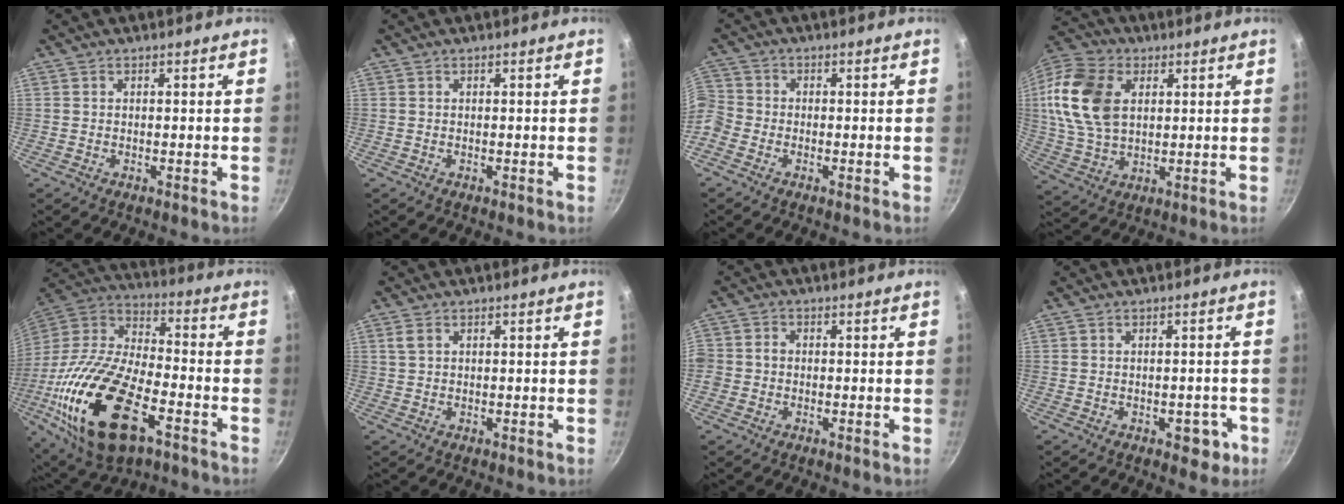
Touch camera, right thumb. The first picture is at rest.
{"total": 0.0}
{"total": 6.7, "force": [-2.6, 5.6, 2.8], "torque": [-0.070, 0.020, -0.072]}
{"total": 17.4, "force": [3.8, 11.7, 12.3], "torque": [-0.233, 0.002, 0.070]}
{"total": 27.9, "force": [-10.4, 13.6, 22.0], "torque": [-0.419, 0.021, -0.198]}
{"total": 1.7, "force": [0.7, 1.2, 1.1], "torque": [-0.019, 0.003, 0.014]}
{"total": 3.3, "force": [-0.7, 2.9, 1.4], "torque": [-0.025, 0.013, -0.020]}
{"total": 4.3, "force": [-1.7, 2.8, 2.8], "torque": [-0.006, 0.014, -0.013]}